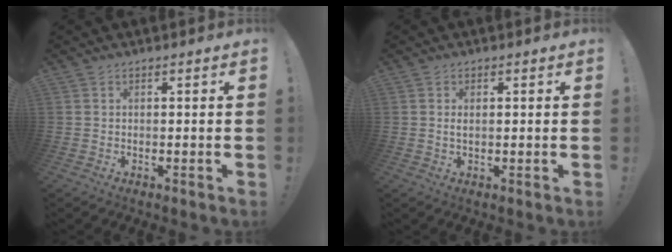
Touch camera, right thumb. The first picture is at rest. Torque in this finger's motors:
{"motor_torque": [0.26, -0.41, -0.10, 0.41, 0.03]}